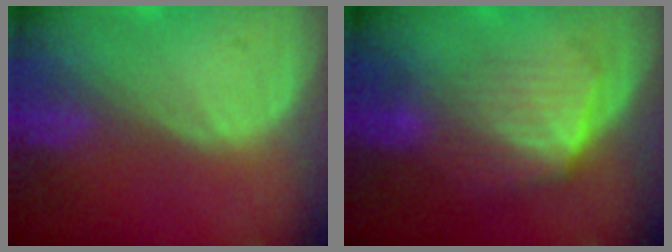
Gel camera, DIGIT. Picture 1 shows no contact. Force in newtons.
{"total": 7.2, "press": 6.5, "slide": 3.0}